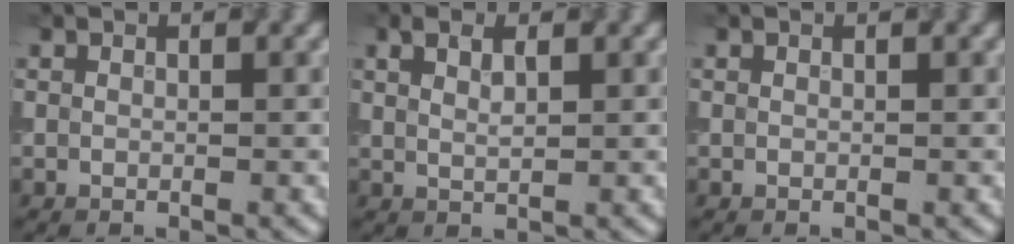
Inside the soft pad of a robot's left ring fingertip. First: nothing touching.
{"total": 1.8, "force": [1.0, 0.7, 1.3], "torque": [-0.028, 0.001, 0.021]}
{"total": 0.0}